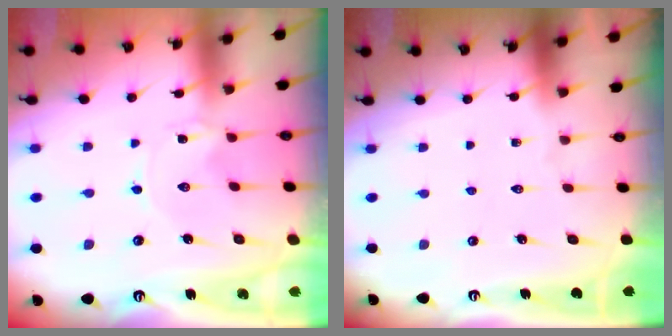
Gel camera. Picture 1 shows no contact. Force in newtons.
{"total": 0.0}